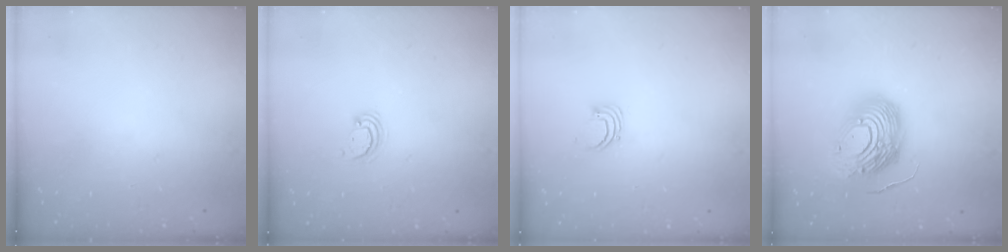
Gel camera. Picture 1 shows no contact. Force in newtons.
{"total": 3.0, "press": 3.0, "slide": 0.2}
{"total": 2.5, "press": 2.5, "slide": 0.1}
{"total": 17.1, "press": 16.9, "slide": 2.7}